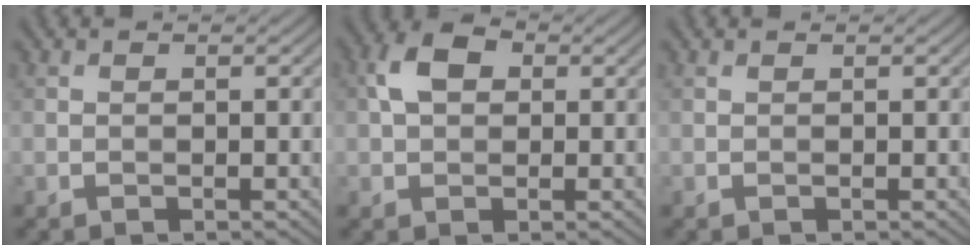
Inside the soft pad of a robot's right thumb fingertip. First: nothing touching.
{"total": 4.5, "force": [0.9, 3.2, 3.1], "torque": [-0.069, 0.010, 0.009]}
{"total": 0.0}